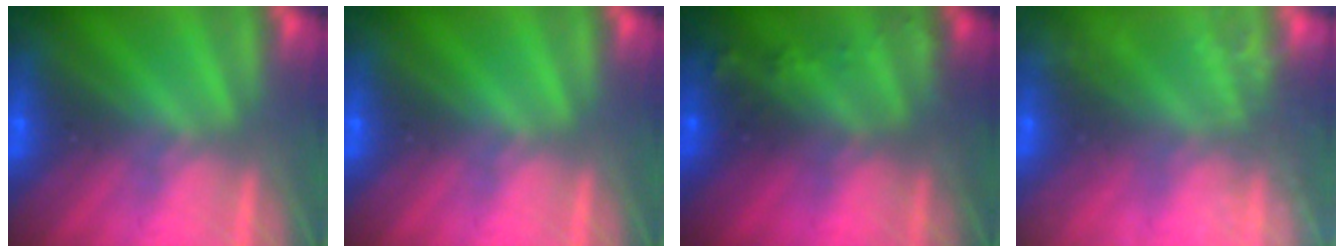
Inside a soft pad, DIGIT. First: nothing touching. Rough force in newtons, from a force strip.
{"total": 0.0}
{"total": 7.8}
{"total": 8.9}